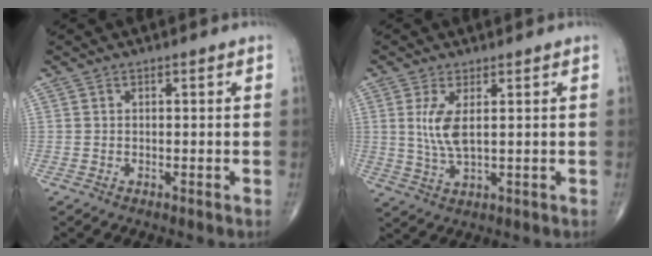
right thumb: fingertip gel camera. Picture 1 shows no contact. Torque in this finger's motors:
{"motor_torque": [-0.57, 0.69, 0.89, 0.25, 0.30]}